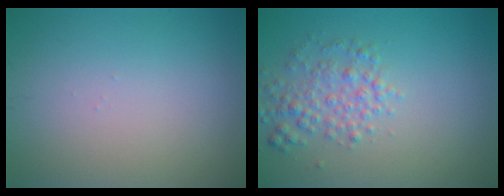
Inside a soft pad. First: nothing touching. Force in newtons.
{"total": 2.9, "press": 2.9, "slide": 0.1}